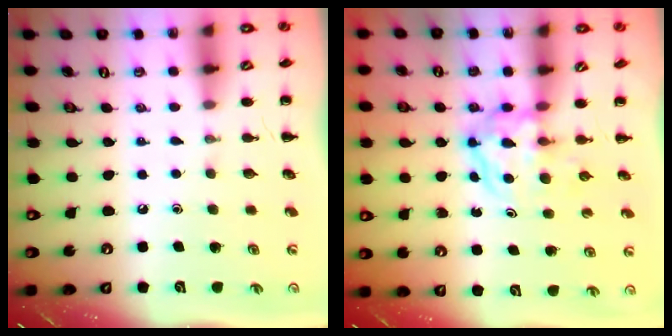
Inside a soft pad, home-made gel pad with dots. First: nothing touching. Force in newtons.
{"total": 3.9, "press": 3.9, "slide": 0.5}